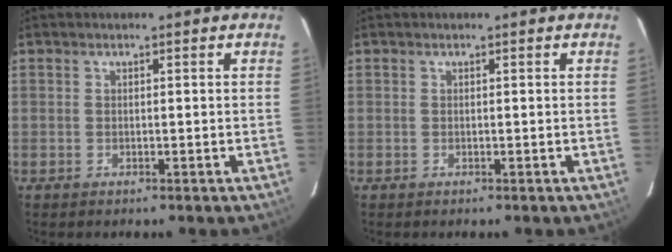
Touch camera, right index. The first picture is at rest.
{"total": 0.0}